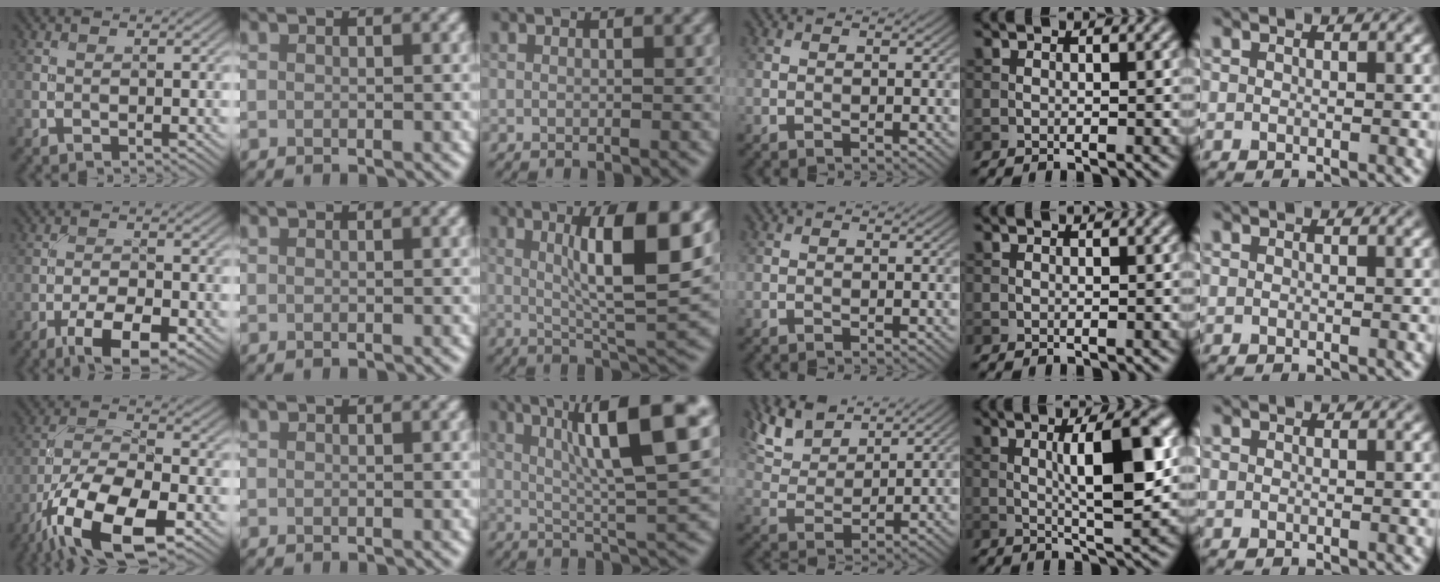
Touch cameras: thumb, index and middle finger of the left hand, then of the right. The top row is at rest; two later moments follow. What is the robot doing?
{"motion": "unscrew", "object": "medicine bottle"}